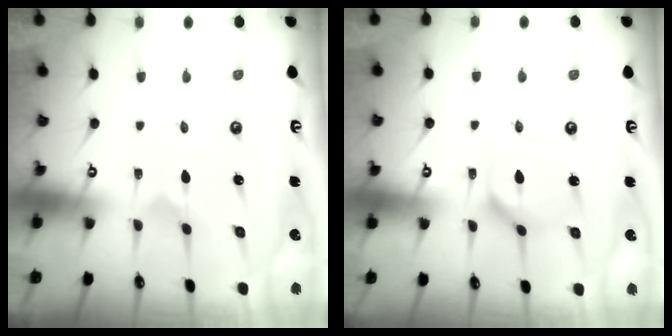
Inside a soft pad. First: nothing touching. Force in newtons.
{"total": 6.4, "press": 6.3, "slide": 0.6}